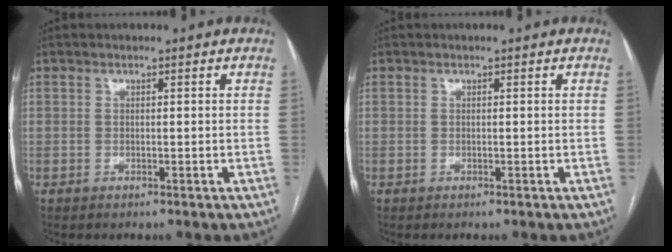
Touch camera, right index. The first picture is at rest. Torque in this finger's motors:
{"motor_torque": [0.03, 0.04, 0.00, 0.01]}